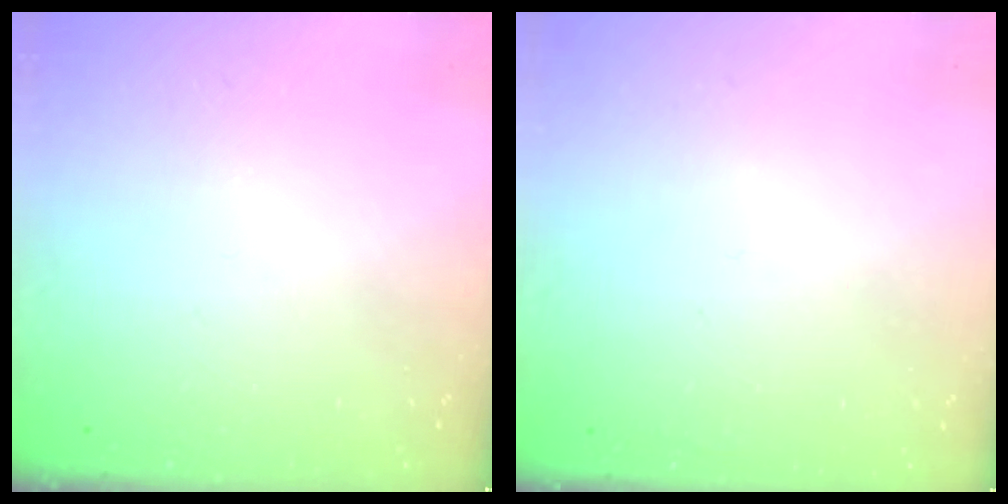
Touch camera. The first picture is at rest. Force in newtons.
{"total": 2.6, "press": 2.6, "slide": 0.2}